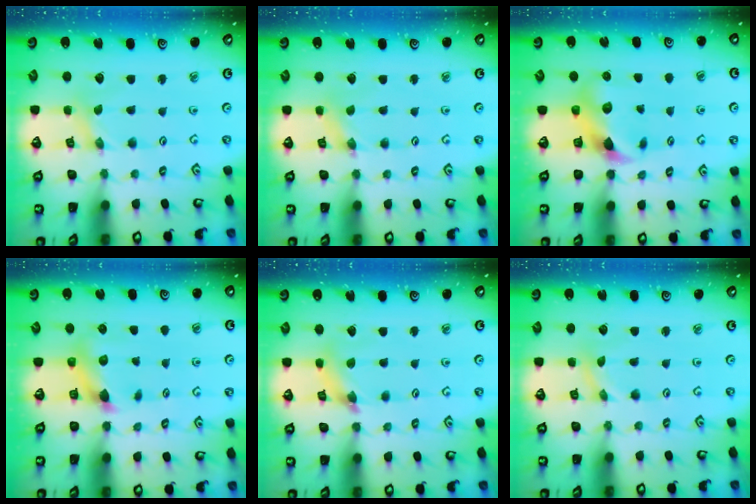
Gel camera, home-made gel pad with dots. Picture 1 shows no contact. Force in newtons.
{"total": 0.0}
{"total": 6.8, "press": 6.8, "slide": 0.7}
{"total": 7.1, "press": 7.0, "slide": 0.7}
{"total": 5.0, "press": 5.0, "slide": 0.4}
{"total": 0.0}